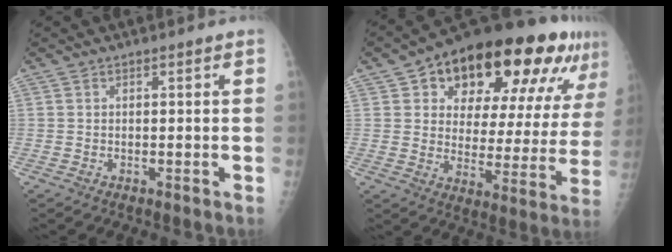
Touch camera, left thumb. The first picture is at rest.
{"total": 27.6, "force": [14.5, 12.3, 19.9], "torque": [-0.254, -0.004, 0.211]}